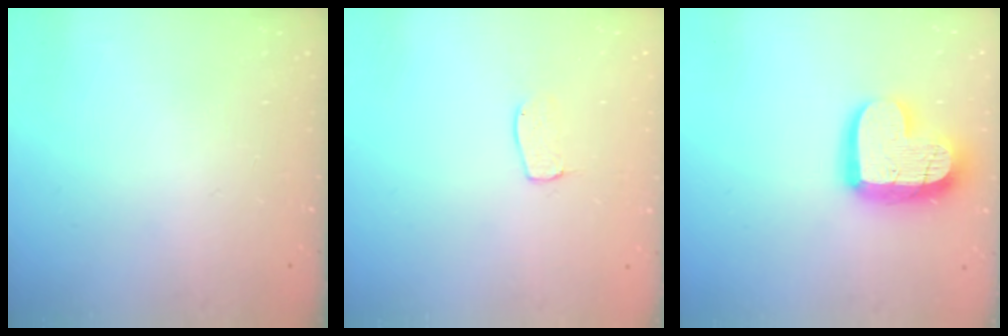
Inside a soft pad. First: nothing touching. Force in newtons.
{"total": 4.5, "press": 4.5, "slide": 0.3}
{"total": 17.4, "press": 17.4, "slide": 1.7}